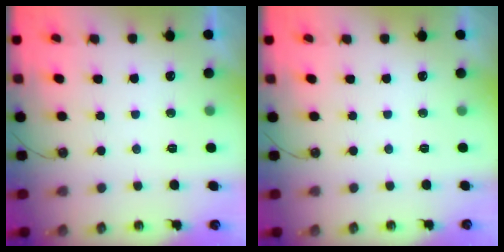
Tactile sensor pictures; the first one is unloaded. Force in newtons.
{"total": 0.0}